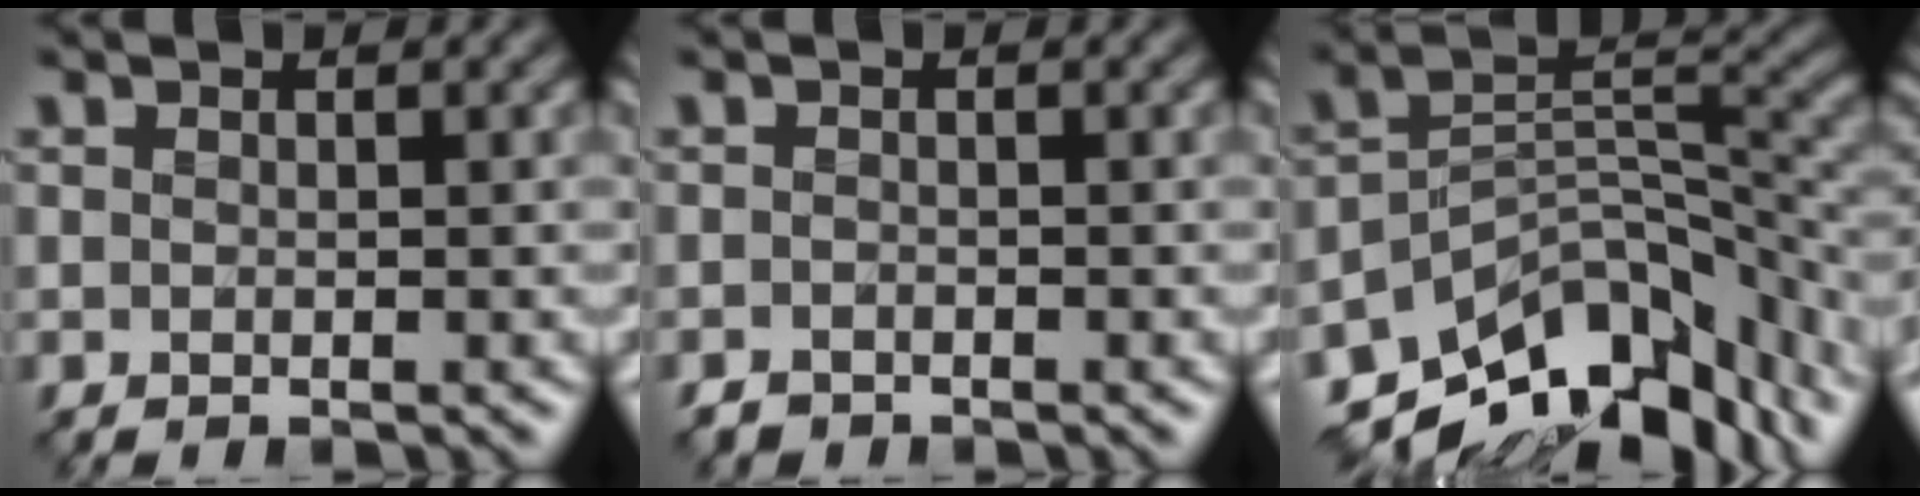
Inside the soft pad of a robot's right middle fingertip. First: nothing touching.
{"total": 0.8, "force": [-0.7, 0.3, -0.1], "torque": [0.004, 0.003, -0.014]}
{"total": 12.0, "force": [-8.6, 5.9, 5.9], "torque": [-0.103, 0.008, -0.143]}